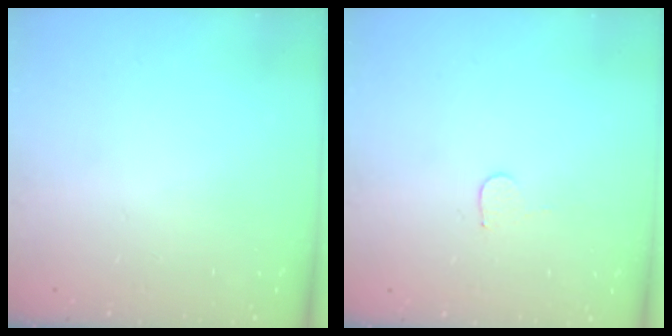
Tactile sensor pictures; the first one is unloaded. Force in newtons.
{"total": 3.4, "press": 3.4, "slide": 0.2}